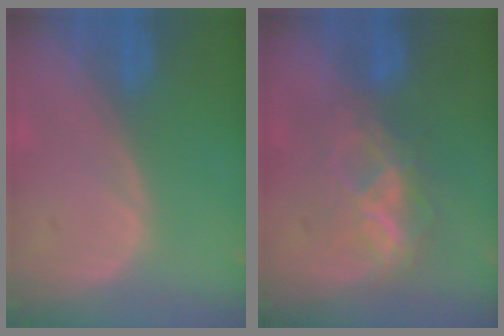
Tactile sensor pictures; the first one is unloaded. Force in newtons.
{"total": 6.3, "press": 5.8, "slide": 2.6}